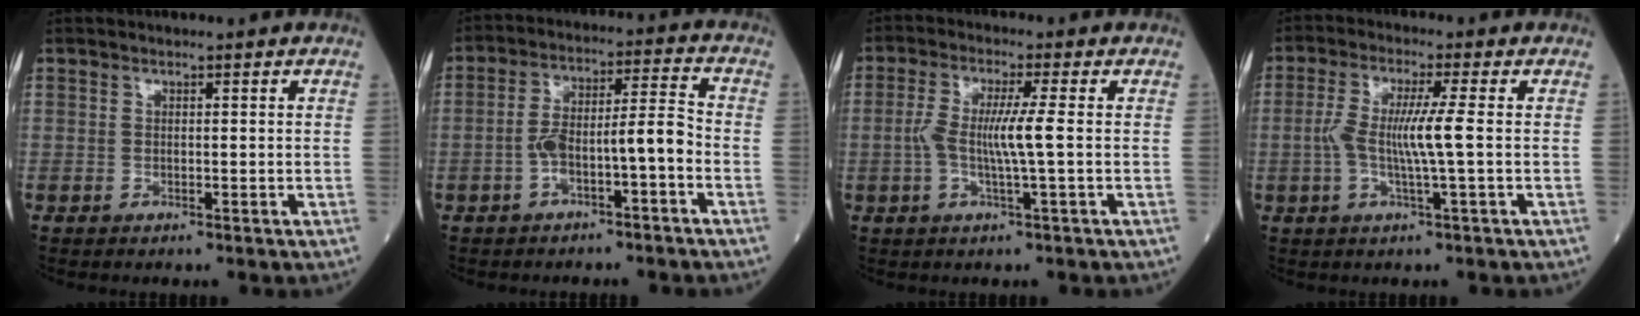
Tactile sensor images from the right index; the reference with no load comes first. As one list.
[{"total": 8.1, "force": [-2.8, 1.5, 7.5], "torque": [-0.137, 0.034, -0.046]}, {"total": 6.1, "force": [-0.4, -0.1, 6.1], "torque": [-0.128, 0.004, -0.011]}, {"total": 6.7, "force": [-0.5, -0.2, 6.7], "torque": [-0.141, 0.004, -0.011]}]